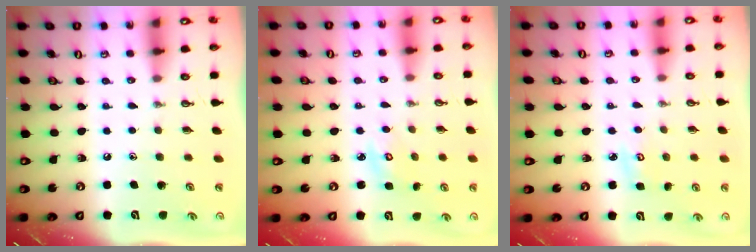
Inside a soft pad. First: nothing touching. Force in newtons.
{"total": 2.7, "press": 2.7, "slide": 0.0}
{"total": 4.6, "press": 4.6, "slide": 0.2}